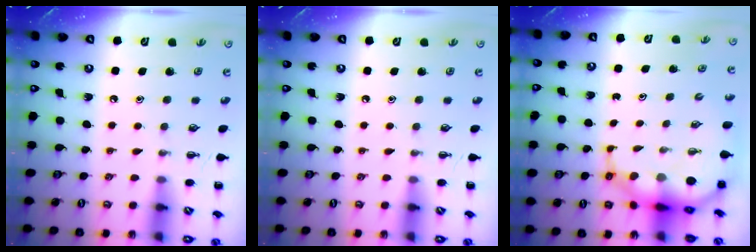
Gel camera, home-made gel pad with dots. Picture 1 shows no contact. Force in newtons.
{"total": 0.0}
{"total": 9.3, "press": 8.9, "slide": 2.6}